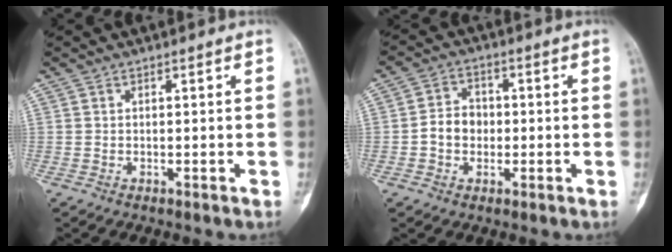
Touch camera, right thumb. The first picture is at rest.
{"total": 5.6, "force": [-0.7, 4.6, 3.1], "torque": [-0.034, 0.018, -0.019]}